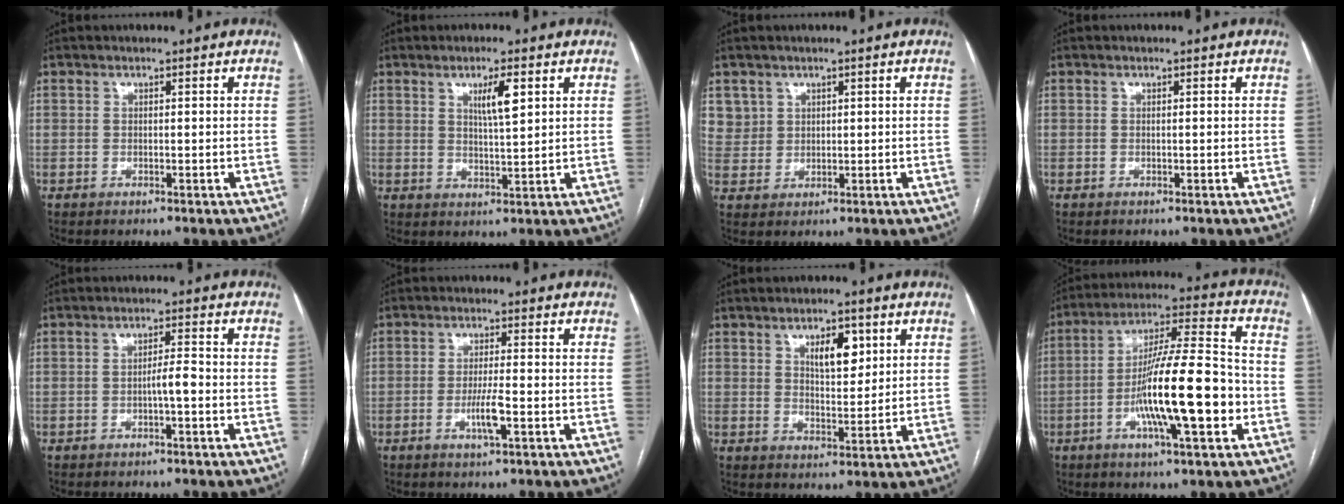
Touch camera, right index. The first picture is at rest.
{"total": 4.6, "force": [2.0, 0.5, 4.1], "torque": [-0.071, -0.003, 0.037]}
{"total": 4.0, "force": [2.1, 3.4, -0.2], "torque": [0.017, 0.004, 0.042]}
{"total": 0.0}
{"total": 2.8, "force": [-0.9, 0.2, 2.6], "torque": [-0.039, 0.003, -0.017]}
{"total": 4.3, "force": [-1.5, 0.1, 4.0], "torque": [-0.077, -0.006, -0.027]}
{"total": 5.9, "force": [2.6, 2.6, 4.6], "torque": [-0.076, 0.002, 0.047]}
{"total": 16.8, "force": [-4.4, 1.7, 16.2], "torque": [-0.281, 0.001, -0.075]}